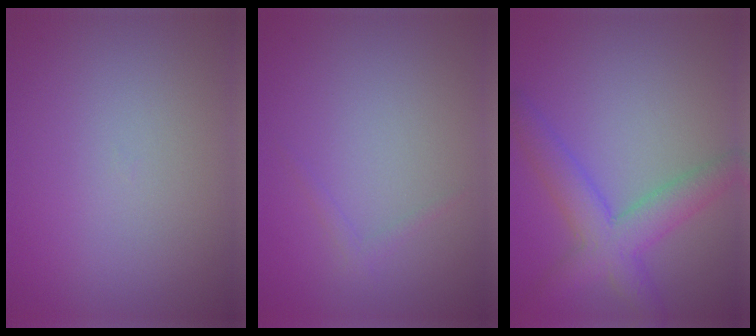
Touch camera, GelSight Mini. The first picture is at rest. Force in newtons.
{"total": 0.7, "press": 0.7, "slide": 0.1}
{"total": 5.0, "press": 5.0, "slide": 0.2}